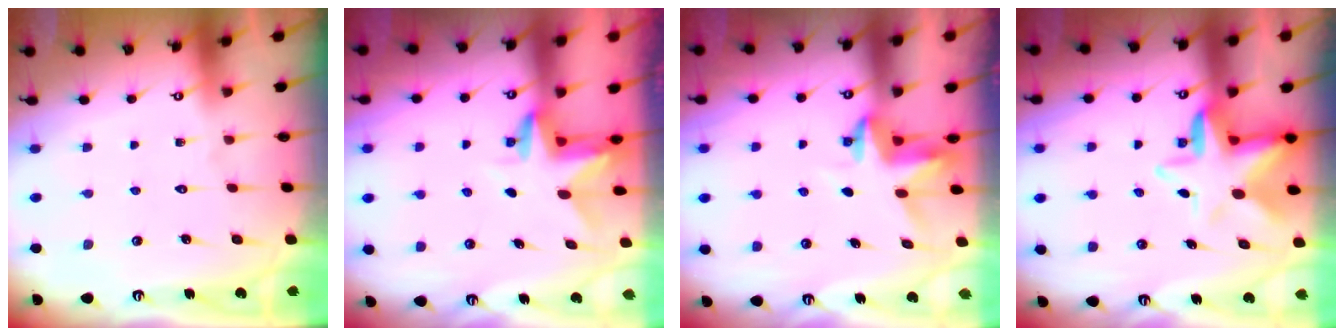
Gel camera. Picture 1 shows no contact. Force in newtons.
{"total": 3.1, "press": 3.1, "slide": 0.2}
{"total": 3.9, "press": 3.8, "slide": 0.4}
{"total": 8.2, "press": 8.1, "slide": 1.2}